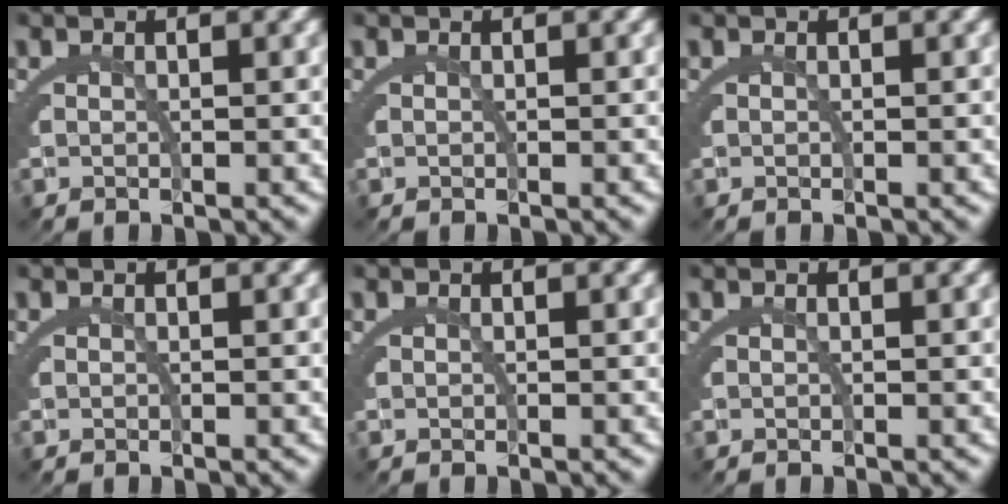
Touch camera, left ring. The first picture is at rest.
{"total": 0.0}
{"total": 0.0}
{"total": 0.0}
{"total": 0.0}
{"total": 0.0}